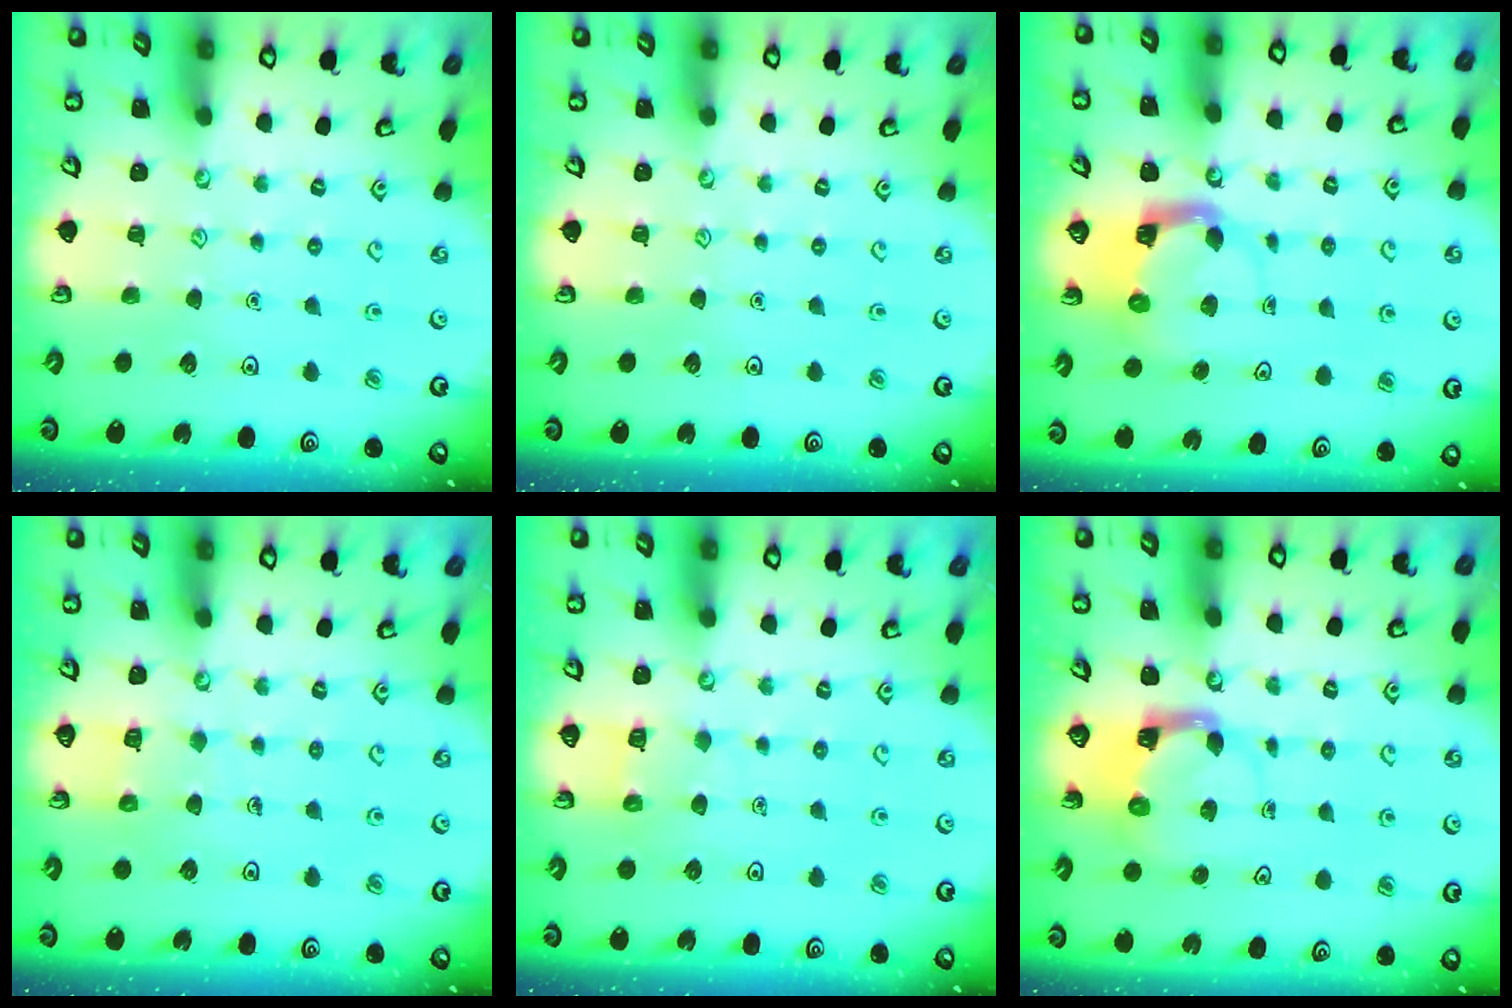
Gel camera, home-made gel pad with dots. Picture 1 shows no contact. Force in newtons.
{"total": 0.0}
{"total": 3.6, "press": 3.6, "slide": 0.7}
{"total": 5.3, "press": 5.3, "slide": 0.5}
{"total": 5.2, "press": 5.2, "slide": 0.5}
{"total": 3.5, "press": 3.5, "slide": 0.5}